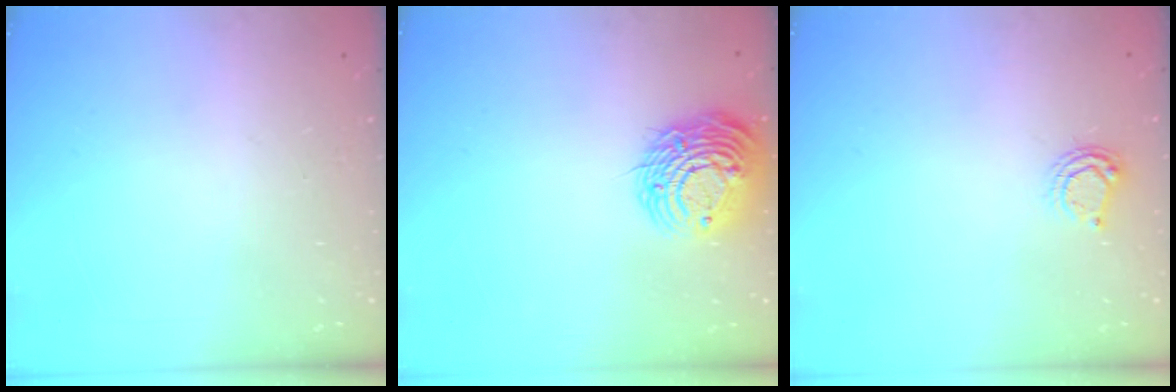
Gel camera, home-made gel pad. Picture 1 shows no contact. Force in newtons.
{"total": 13.5, "press": 13.4, "slide": 1.5}
{"total": 4.7, "press": 4.7, "slide": 0.5}